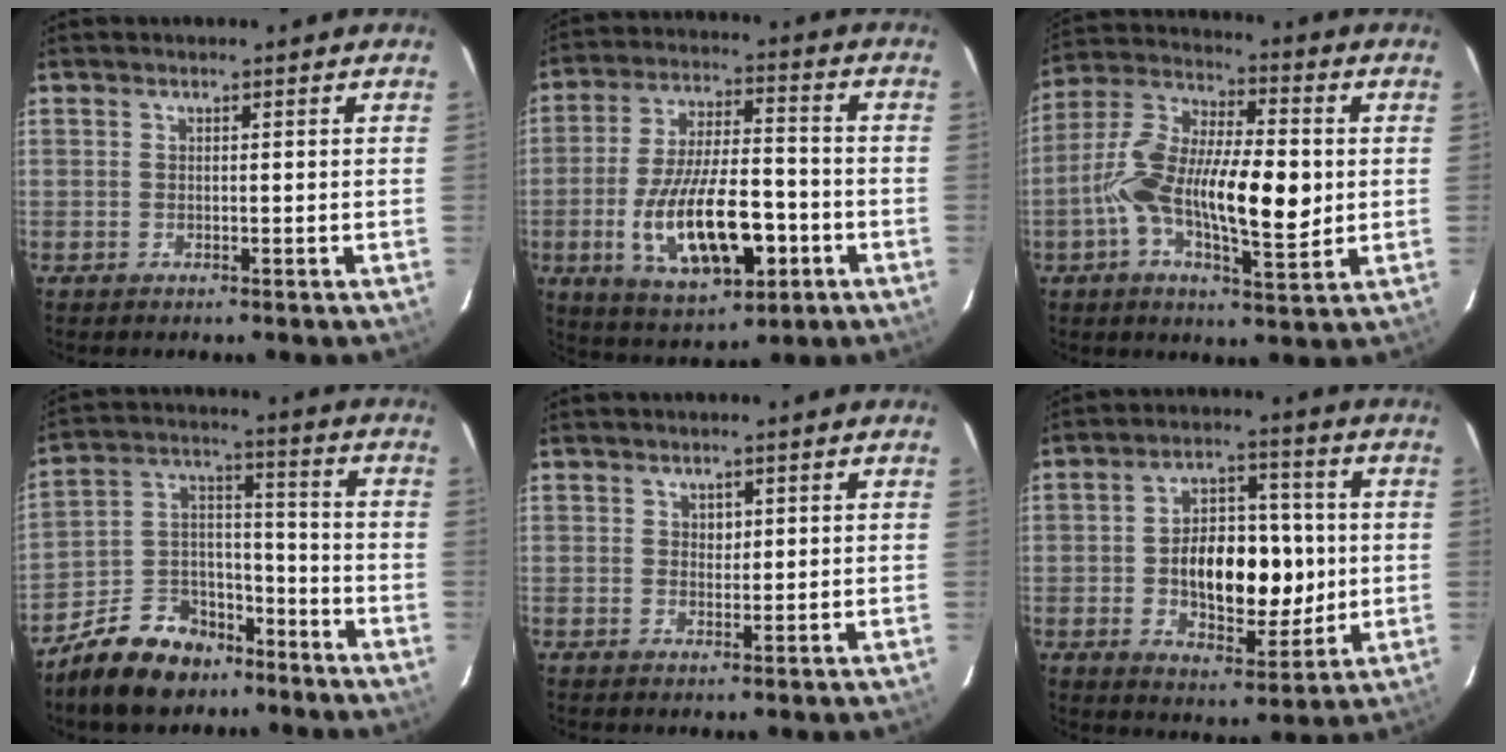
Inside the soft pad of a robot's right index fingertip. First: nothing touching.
{"total": 18.2, "force": [-5.7, 7.4, 15.6], "torque": [-0.306, -0.008, -0.081]}
{"total": 17.6, "force": [-1.7, 6.3, 16.3], "torque": [-0.303, 0.004, -0.038]}
{"total": 14.5, "force": [-10.2, 8.4, 6.0], "torque": [-0.132, 0.050, -0.157]}
{"total": 1.5, "force": [0.4, 1.4, 0.5], "torque": [-0.005, 0.006, 0.007]}
{"total": 15.0, "force": [-0.9, 8.7, 12.2], "torque": [-0.205, 0.015, -0.005]}